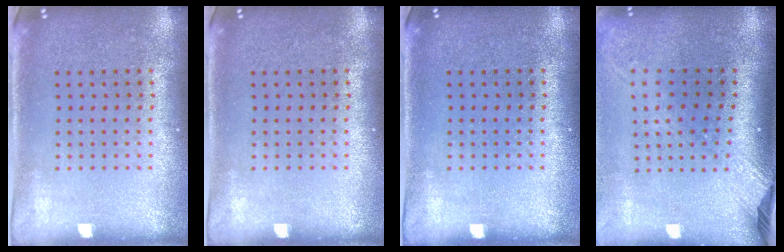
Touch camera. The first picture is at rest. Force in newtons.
{"total": 0.0}
{"total": 0.0}
{"total": 2.4, "press": 1.8, "slide": 1.7}